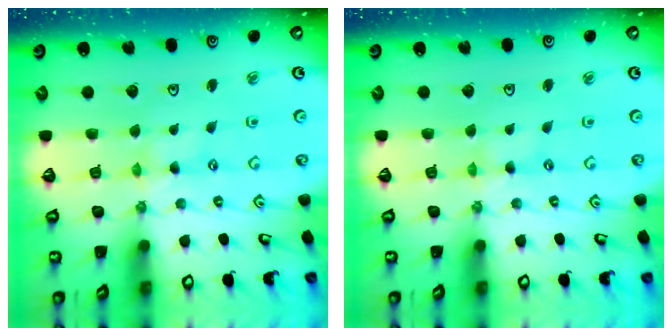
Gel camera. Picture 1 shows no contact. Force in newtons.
{"total": 0.0}